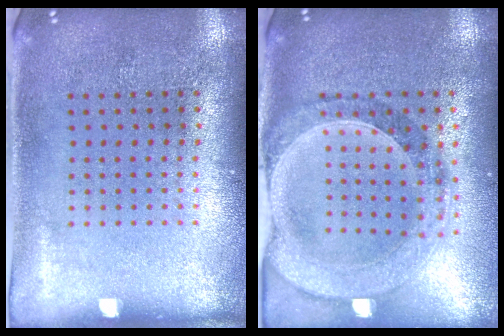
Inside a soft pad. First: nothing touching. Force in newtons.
{"total": 1.5, "press": 1.4, "slide": 0.4}